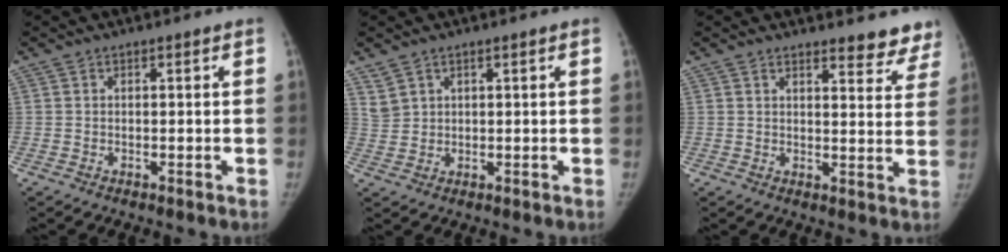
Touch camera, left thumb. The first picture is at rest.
{"total": 2.5, "force": [1.9, 1.6, 0.4], "torque": [0.002, -0.010, 0.042]}
{"total": 8.8, "force": [8.1, 2.6, 2.1], "torque": [0.020, -0.047, 0.073]}